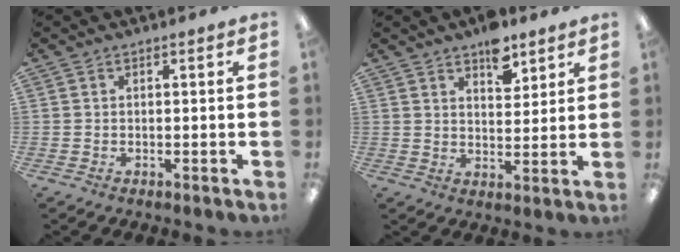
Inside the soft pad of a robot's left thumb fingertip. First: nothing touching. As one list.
[{"total": 7.4, "force": [5.4, 3.8, 3.4], "torque": [-0.035, -0.028, 0.090]}]